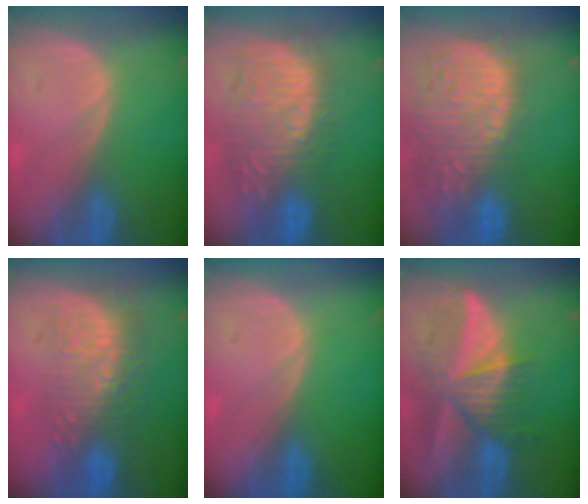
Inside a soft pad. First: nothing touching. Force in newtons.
{"total": 11.2, "press": 10.8, "slide": 3.1}
{"total": 15.5, "press": 12.6, "slide": 9.0}
{"total": 9.1, "press": 8.7, "slide": 2.6}
{"total": 0.0}
{"total": 9.9, "press": 8.7, "slide": 4.7}